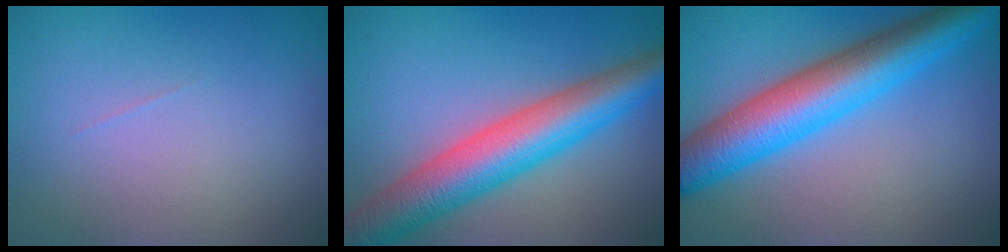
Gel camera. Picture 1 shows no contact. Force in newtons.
{"total": 8.3, "press": 8.3, "slide": 0.3}
{"total": 8.4, "press": 8.4, "slide": 0.2}